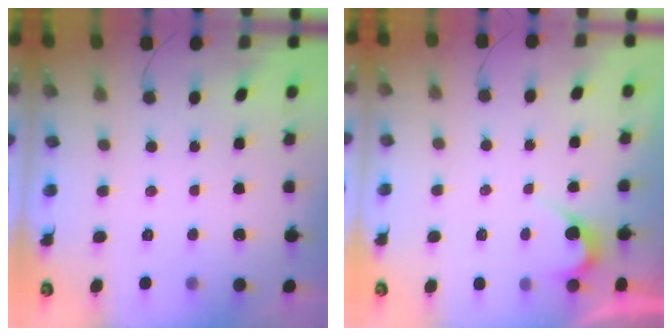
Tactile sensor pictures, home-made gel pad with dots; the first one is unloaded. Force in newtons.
{"total": 3.1, "press": 3.1, "slide": 0.2}